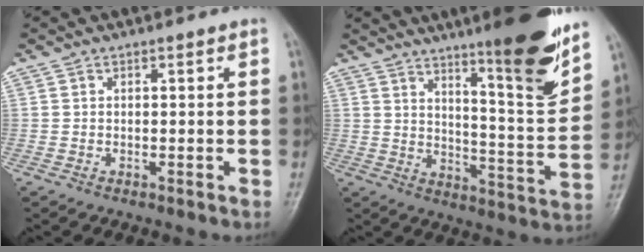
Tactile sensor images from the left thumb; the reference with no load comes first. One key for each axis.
{"total": 16.6, "fx": 11.0, "fy": 2.1, "fz": 12.2, "tx": -0.152, "ty": -0.075, "tz": 0.171}